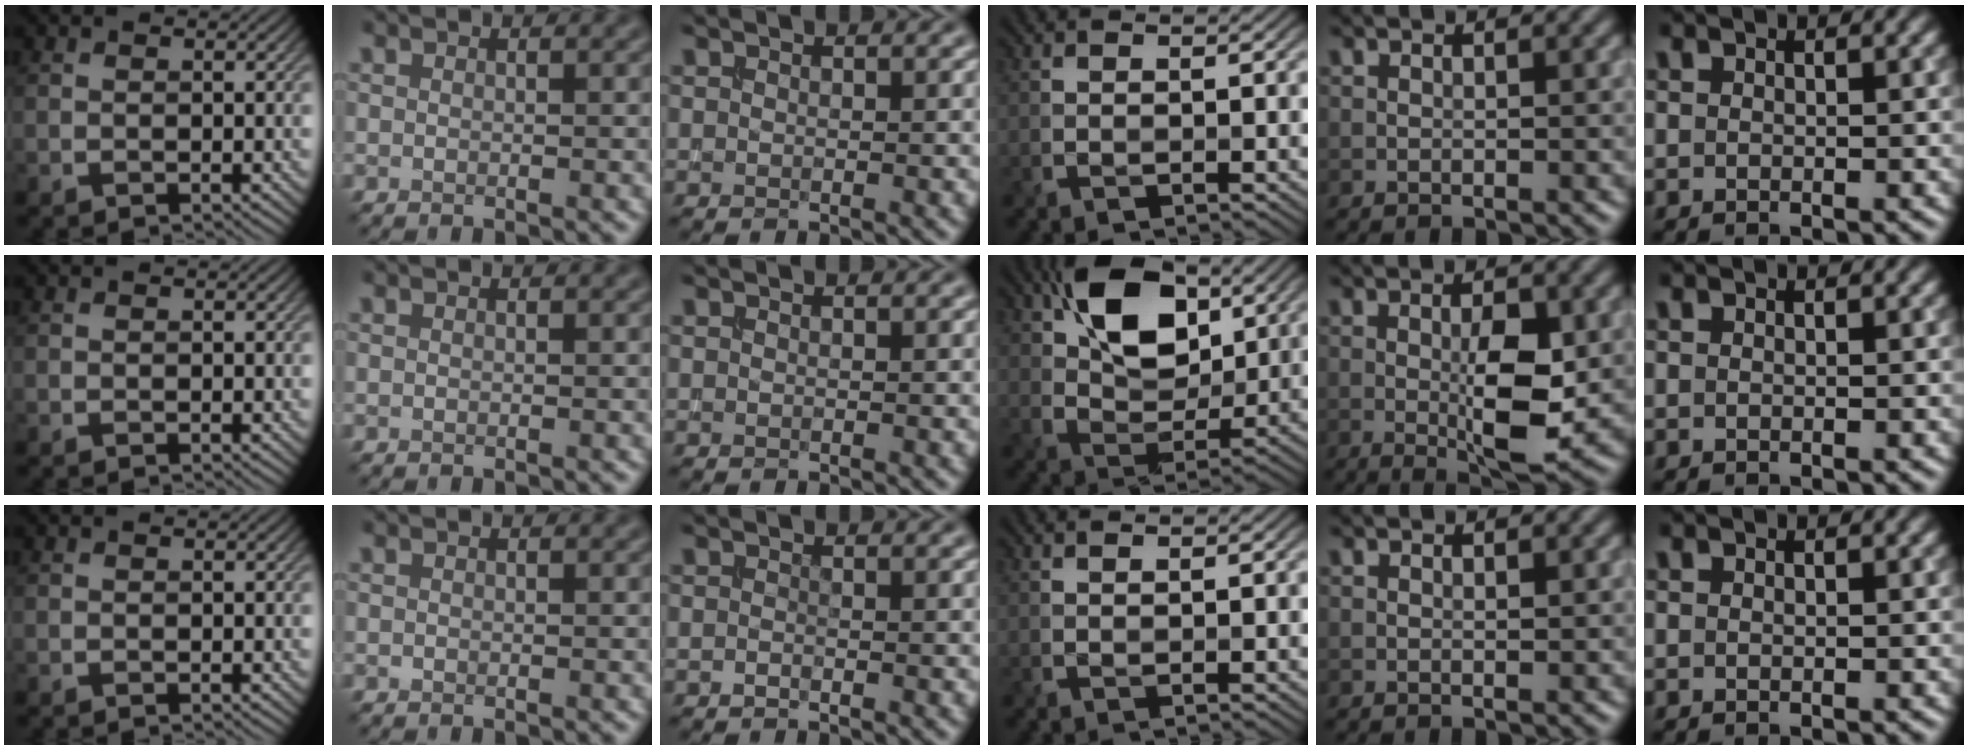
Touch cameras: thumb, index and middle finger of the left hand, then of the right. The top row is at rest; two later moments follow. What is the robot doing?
{"motion": "extract", "object": "drawer"}